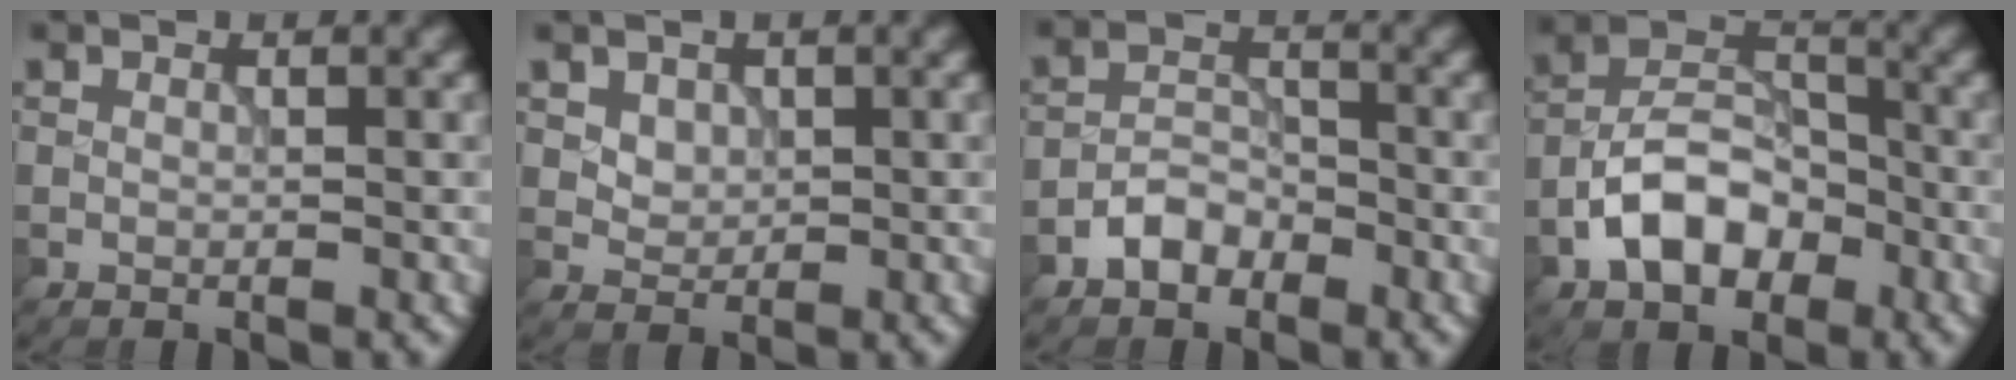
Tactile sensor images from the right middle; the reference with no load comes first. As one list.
[{"total": 2.1, "force": [1.0, 1.6, 0.9], "torque": [-0.020, -0.008, 0.037]}, {"total": 2.6, "force": [-1.7, 1.6, 1.2], "torque": [-0.016, 0.011, -0.036]}, {"total": 6.4, "force": [-2.9, 4.1, 4.0], "torque": [-0.064, 0.007, -0.059]}]